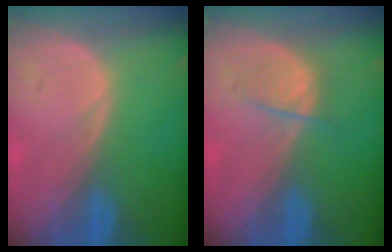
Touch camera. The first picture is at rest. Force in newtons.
{"total": 2.6, "press": 2.5, "slide": 0.5}